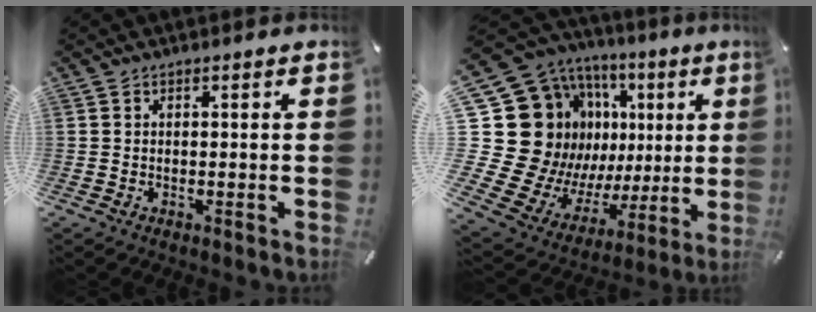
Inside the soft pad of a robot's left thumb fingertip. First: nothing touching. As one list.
[{"total": 29.2, "force": [5.7, 21.5, 19.0], "torque": [-0.327, -0.086, 0.158]}]